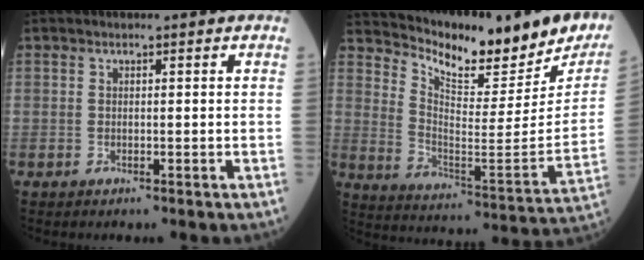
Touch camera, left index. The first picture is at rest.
{"total": 20.1, "force": [17.9, 5.0, 7.7], "torque": [-0.124, -0.062, 0.248]}